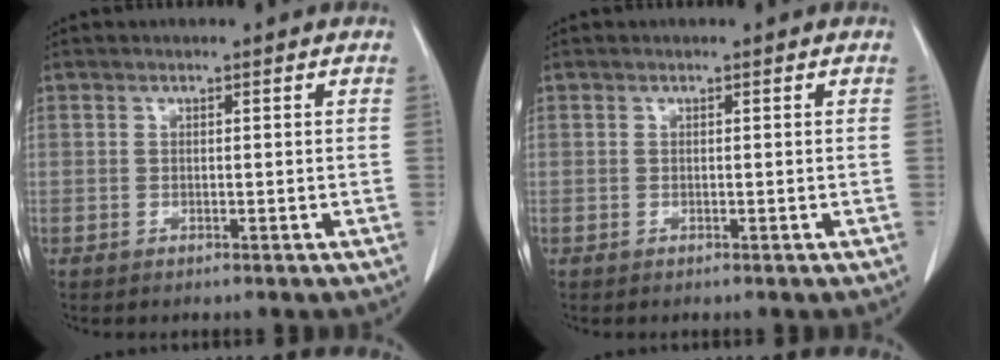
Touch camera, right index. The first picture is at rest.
{"total": 0.0}